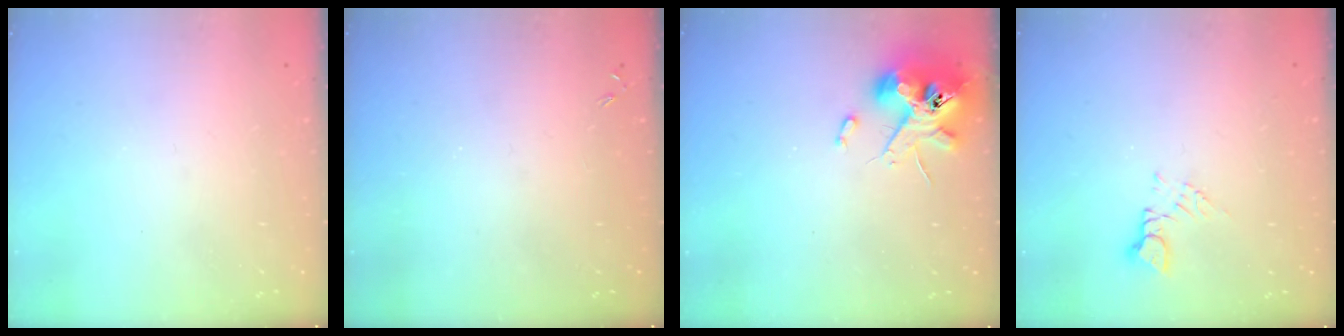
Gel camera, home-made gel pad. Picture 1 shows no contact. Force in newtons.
{"total": 0.0}
{"total": 13.4, "press": 13.2, "slide": 1.8}
{"total": 3.7, "press": 3.6, "slide": 0.4}